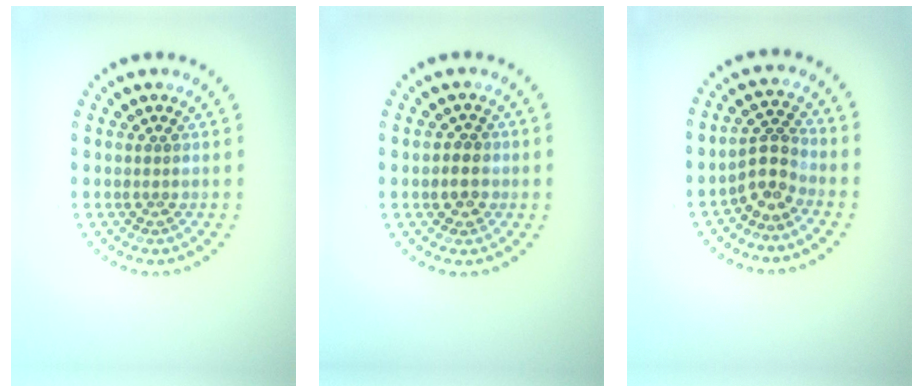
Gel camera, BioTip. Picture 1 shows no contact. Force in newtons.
{"total": 1.7, "press": 1.5, "slide": 0.6}
{"total": 2.8, "press": 2.1, "slide": 1.9}